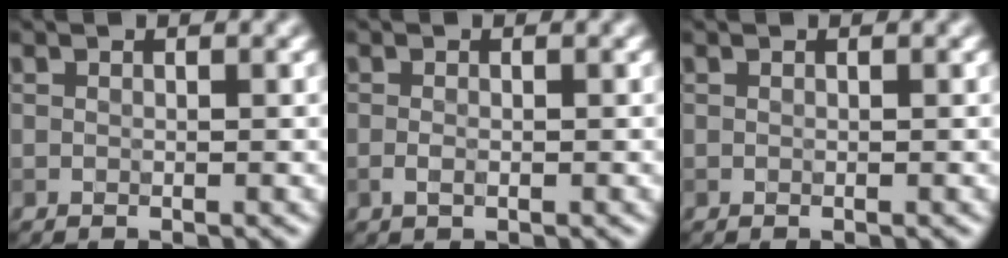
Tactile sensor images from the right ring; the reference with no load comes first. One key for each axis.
{"total": 1.0, "fx": -0.3, "fy": 0.5, "fz": 0.8, "tx": -0.019, "ty": -0.003, "tz": -0.007}
{"total": 0.0}